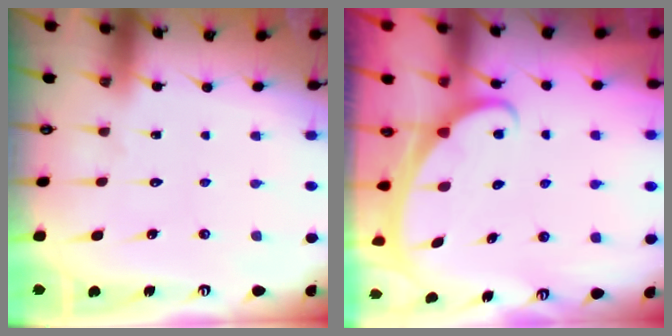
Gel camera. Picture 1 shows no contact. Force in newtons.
{"total": 1.9, "press": 1.9, "slide": 0.1}